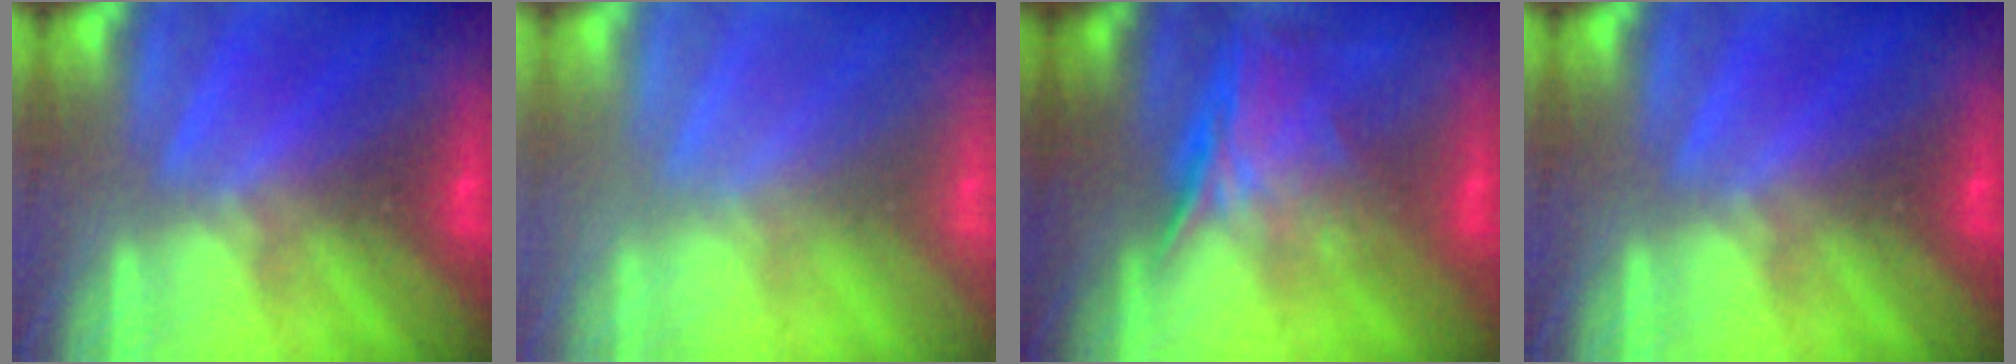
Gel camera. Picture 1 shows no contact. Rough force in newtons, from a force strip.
{"total": 2.4}
{"total": 1.3}
{"total": 0.0}